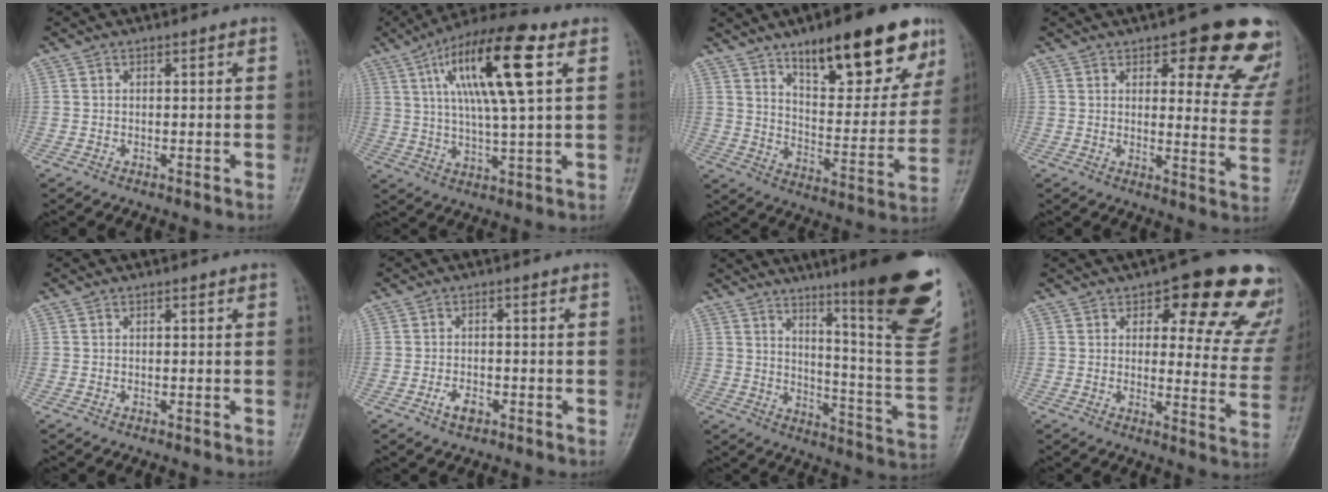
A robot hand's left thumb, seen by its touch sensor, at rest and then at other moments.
{"total": 17.4, "force": [6.1, 4.0, 15.8], "torque": [-0.286, 0.002, 0.100]}
{"total": 22.3, "force": [13.6, 7.8, 15.9], "torque": [-0.179, -0.053, 0.207]}
{"total": 17.9, "force": [10.9, 7.0, 12.3], "torque": [-0.087, -0.050, 0.119]}
{"total": 0.0}
{"total": 3.0, "force": [-1.5, 1.7, 2.0], "torque": [-0.034, 0.007, -0.026]}
{"total": 24.7, "force": [14.5, 3.4, 19.7], "torque": [-0.245, -0.078, 0.210]}
{"total": 18.8, "force": [11.8, 8.0, 12.3], "torque": [-0.084, -0.055, 0.127]}